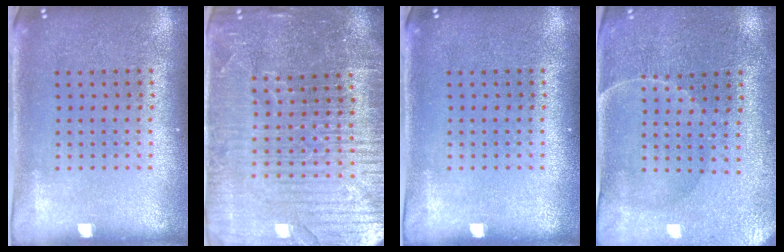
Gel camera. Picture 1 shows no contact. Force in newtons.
{"total": 5.1, "press": 4.6, "slide": 2.1}
{"total": 0.0}
{"total": 0.6, "press": 0.5, "slide": 0.4}